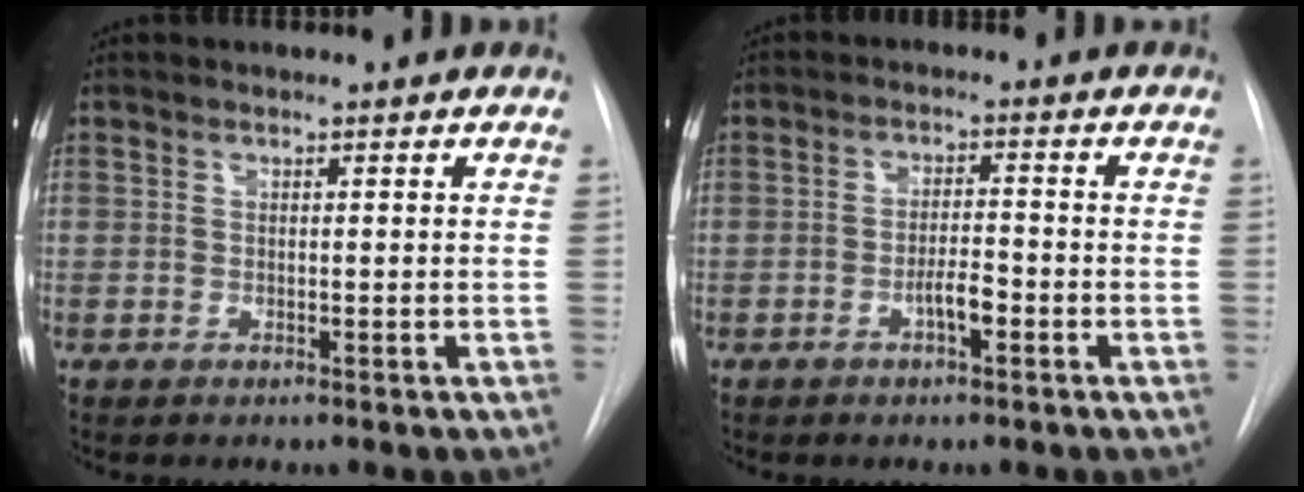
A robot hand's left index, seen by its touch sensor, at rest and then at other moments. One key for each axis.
{"total": 3.3, "fx": -1.6, "fy": 0.8, "fz": 2.8, "tx": -0.046, "ty": 0.003, "tz": -0.029}